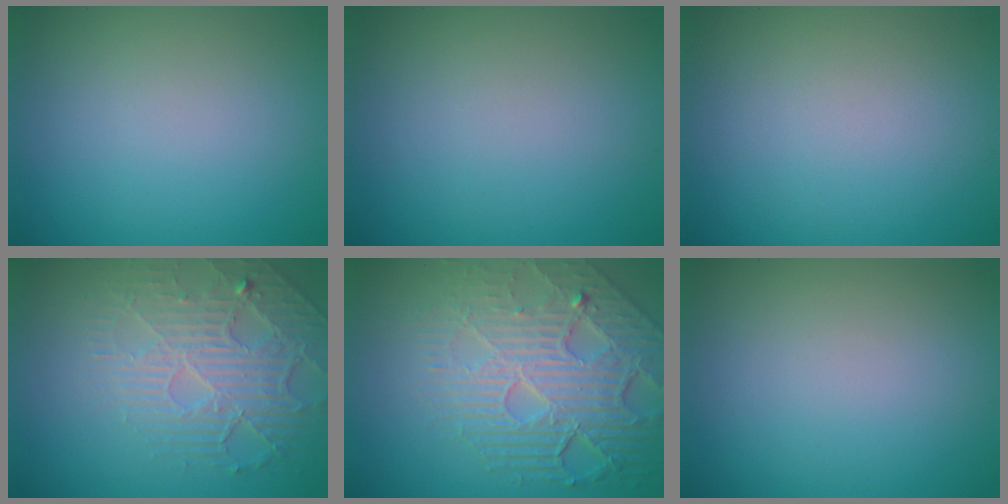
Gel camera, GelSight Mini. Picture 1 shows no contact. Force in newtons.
{"total": 0.0}
{"total": 0.0}
{"total": 4.2, "press": 3.9, "slide": 1.6}
{"total": 8.6, "press": 5.8, "slide": 6.4}
{"total": 0.0}